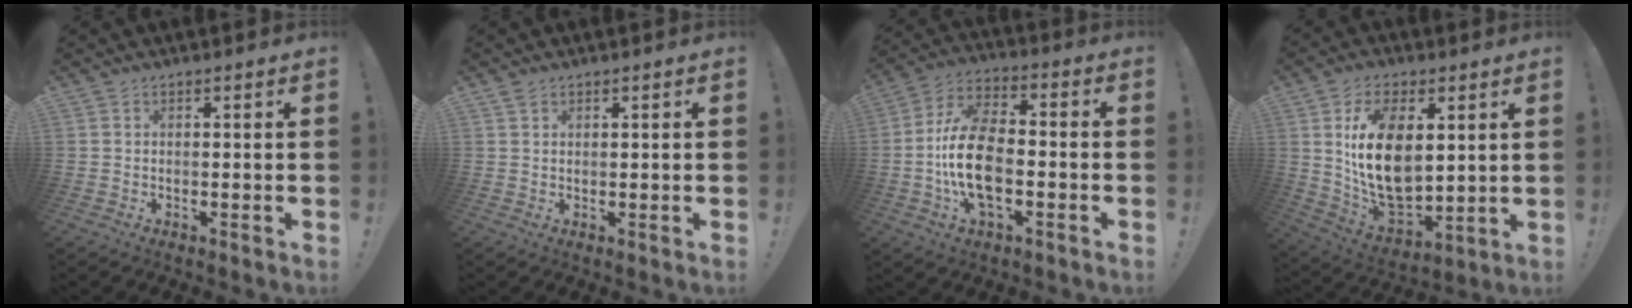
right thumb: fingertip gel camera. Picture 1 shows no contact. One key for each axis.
{"total": 1.3, "fx": 0.9, "fy": 0.6, "fz": 0.5, "tx": -0.005, "ty": -0.002, "tz": 0.017}
{"total": 16.3, "fx": -3.9, "fy": 9.0, "fz": 13.1, "tx": -0.259, "ty": 0.021, "tz": -0.064}
{"total": 18.7, "fx": 4.6, "fy": 11.4, "fz": 14.1, "tx": -0.264, "ty": -0.032, "tz": 0.082}